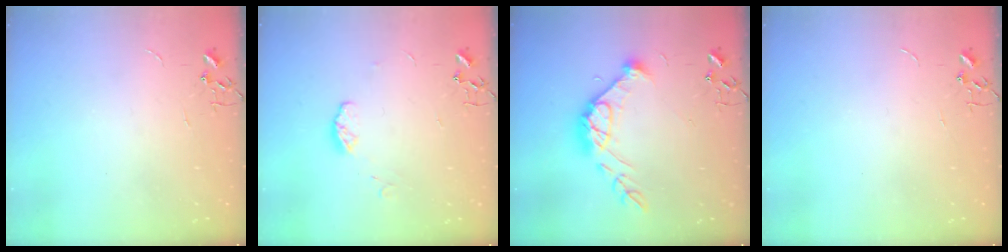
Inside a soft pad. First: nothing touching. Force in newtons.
{"total": 6.9, "press": 6.8, "slide": 0.8}
{"total": 15.3, "press": 15.3, "slide": 0.9}
{"total": 0.0}